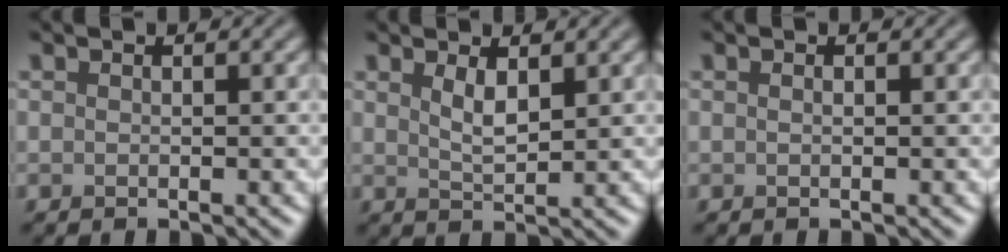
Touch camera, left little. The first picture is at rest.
{"total": 2.0, "force": [1.2, 0.6, 1.5], "torque": [-0.031, -0.003, 0.025]}
{"total": 0.0}